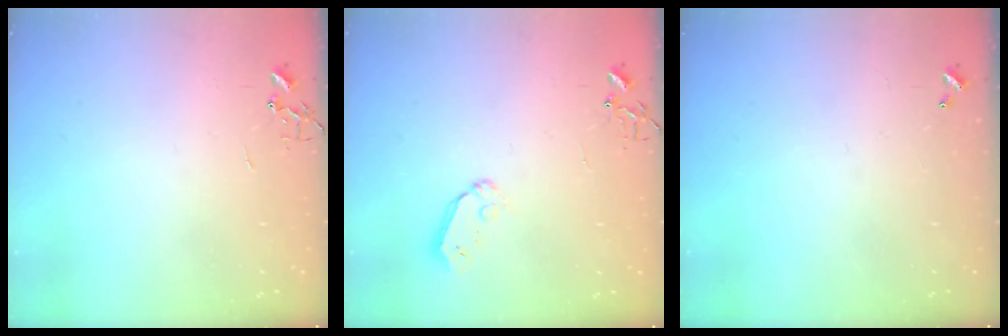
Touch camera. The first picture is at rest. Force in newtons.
{"total": 5.6, "press": 5.5, "slide": 1.1}
{"total": 0.0}